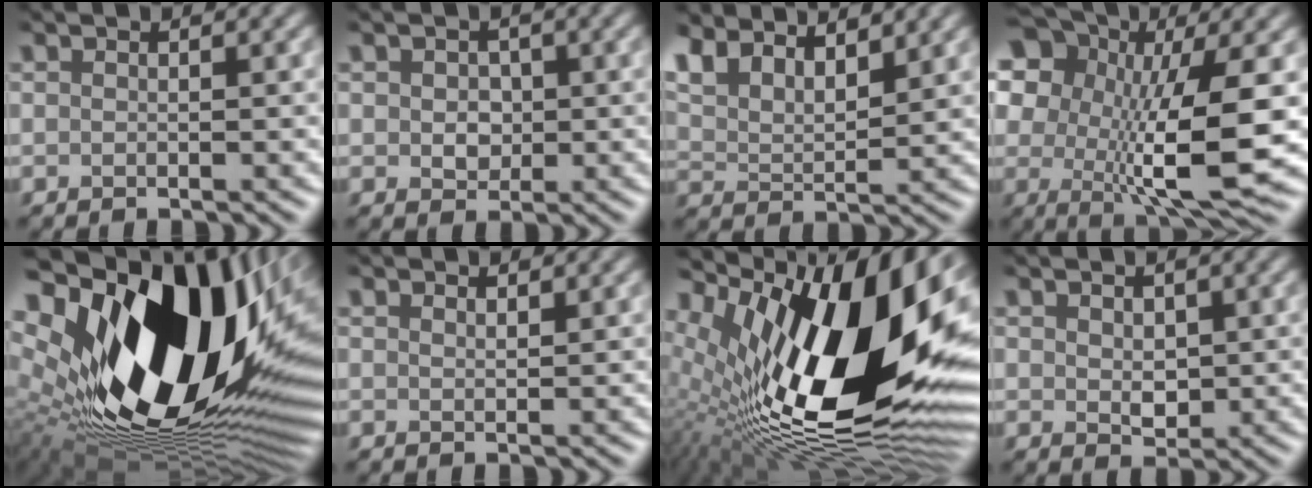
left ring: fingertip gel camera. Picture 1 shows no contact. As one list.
[{"total": 2.0, "force": [0.2, 1.6, 1.2], "torque": [-0.021, -0.002, 0.002]}, {"total": 6.5, "force": [4.9, 2.6, 3.4], "torque": [-0.075, 0.008, 0.087]}, {"total": 13.8, "force": [2.3, 7.2, 11.5], "torque": [-0.199, -0.008, 0.034]}, {"total": 21.8, "force": [4.5, 12.2, 17.5], "torque": [-0.328, -0.024, 0.091]}, {"total": 0.9, "force": [0.8, 0.2, 0.2], "torque": [-0.004, -0.001, 0.016]}, {"total": 19.7, "force": [3.6, 9.3, 17.0], "torque": [-0.293, -0.003, 0.056]}, {"total": 1.7, "force": [0.5, 1.2, 1.1], "torque": [-0.018, -0.005, 0.013]}]